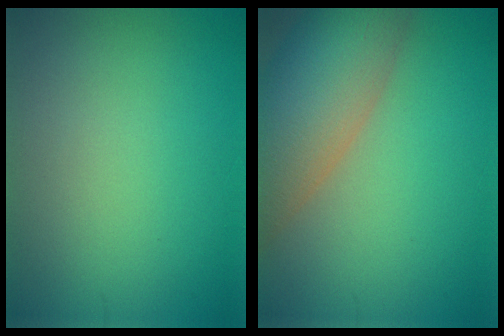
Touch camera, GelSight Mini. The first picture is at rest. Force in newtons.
{"total": 10.3, "press": 10.3, "slide": 1.0}